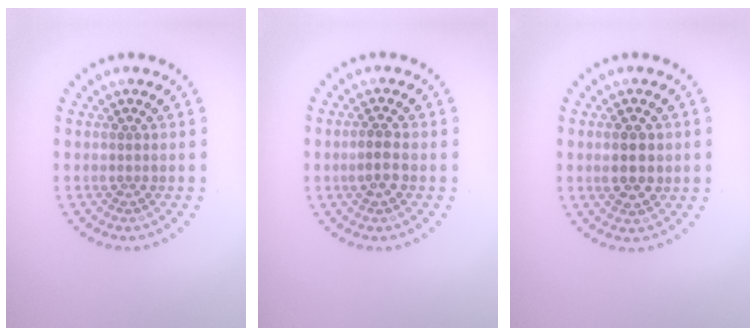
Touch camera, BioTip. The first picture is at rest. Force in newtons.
{"total": 1.8, "press": 1.7, "slide": 0.5}
{"total": 2.7, "press": 2.7, "slide": 0.3}